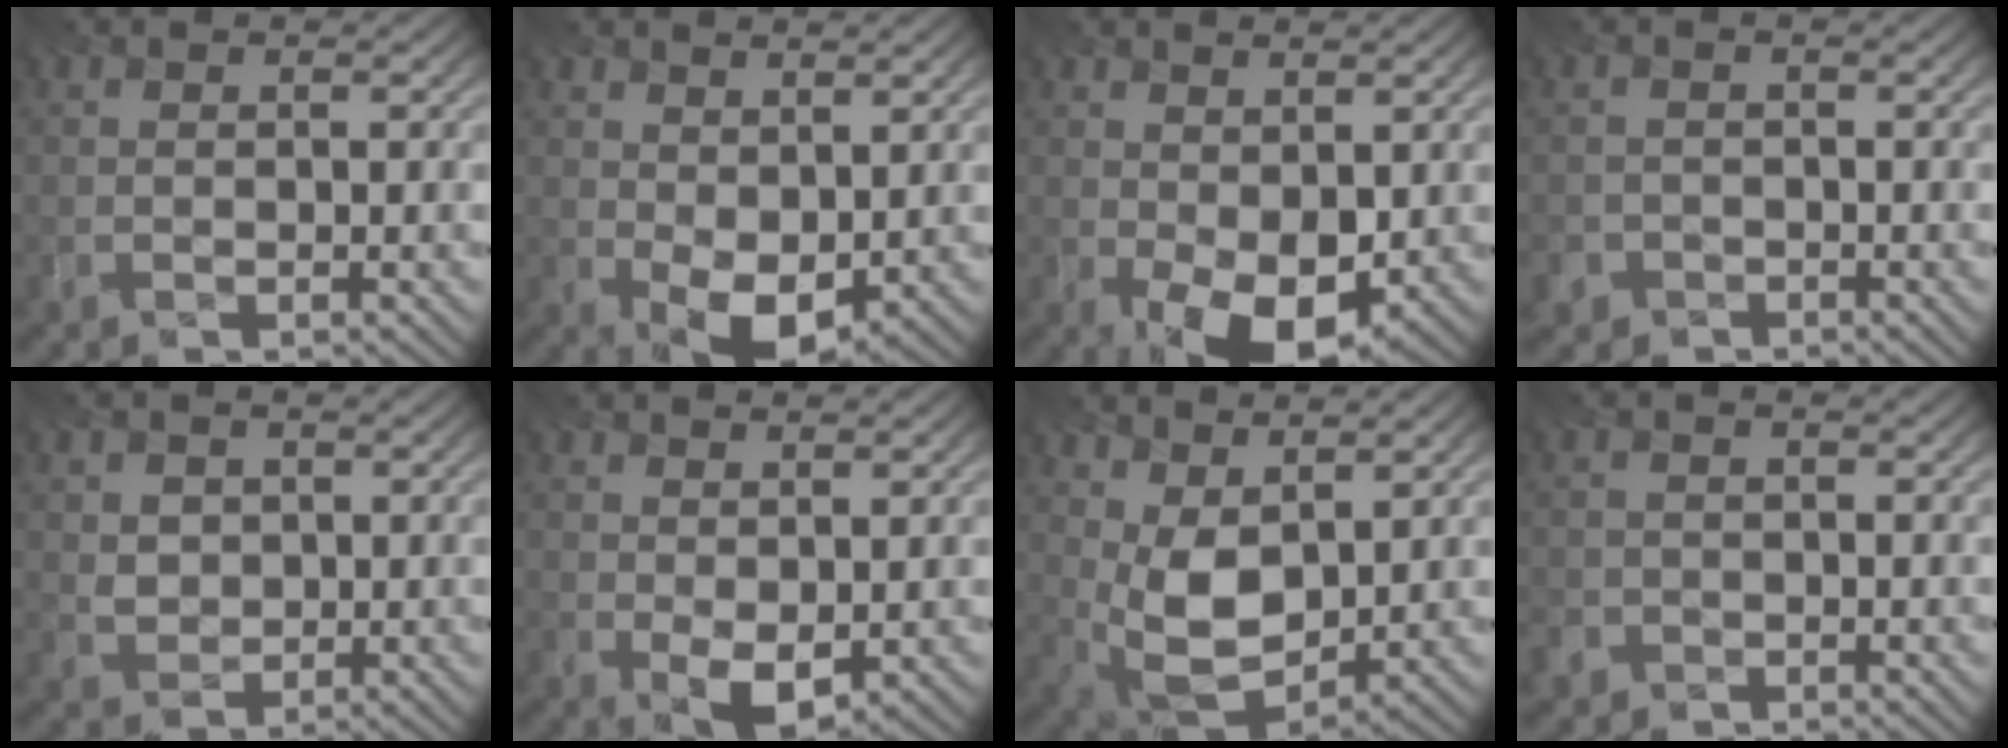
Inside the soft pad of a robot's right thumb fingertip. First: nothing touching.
{"total": 6.1, "force": [0.8, 3.7, 4.8], "torque": [-0.096, -0.003, 0.022]}
{"total": 7.8, "force": [-1.0, 4.5, 6.2], "torque": [-0.109, -0.009, -0.010]}
{"total": 2.1, "force": [-1.5, 1.3, -0.5], "torque": [-0.004, -0.010, -0.028]}
{"total": 2.7, "force": [0.1, 2.6, 0.7], "torque": [-0.035, -0.006, 0.006]}
{"total": 3.7, "force": [0.3, 2.2, 3.0], "torque": [-0.062, -0.001, 0.013]}
{"total": 9.2, "force": [2.7, 5.2, 7.0], "torque": [-0.167, -0.006, 0.060]}
{"total": 2.0, "force": [-1.5, 1.4, -0.2], "torque": [-0.009, -0.007, -0.030]}